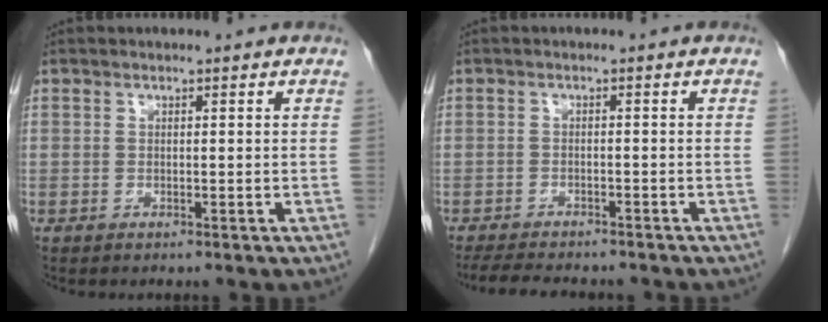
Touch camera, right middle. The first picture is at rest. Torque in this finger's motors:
{"motor_torque": [0.07, -0.03, 0.01, 0.01]}